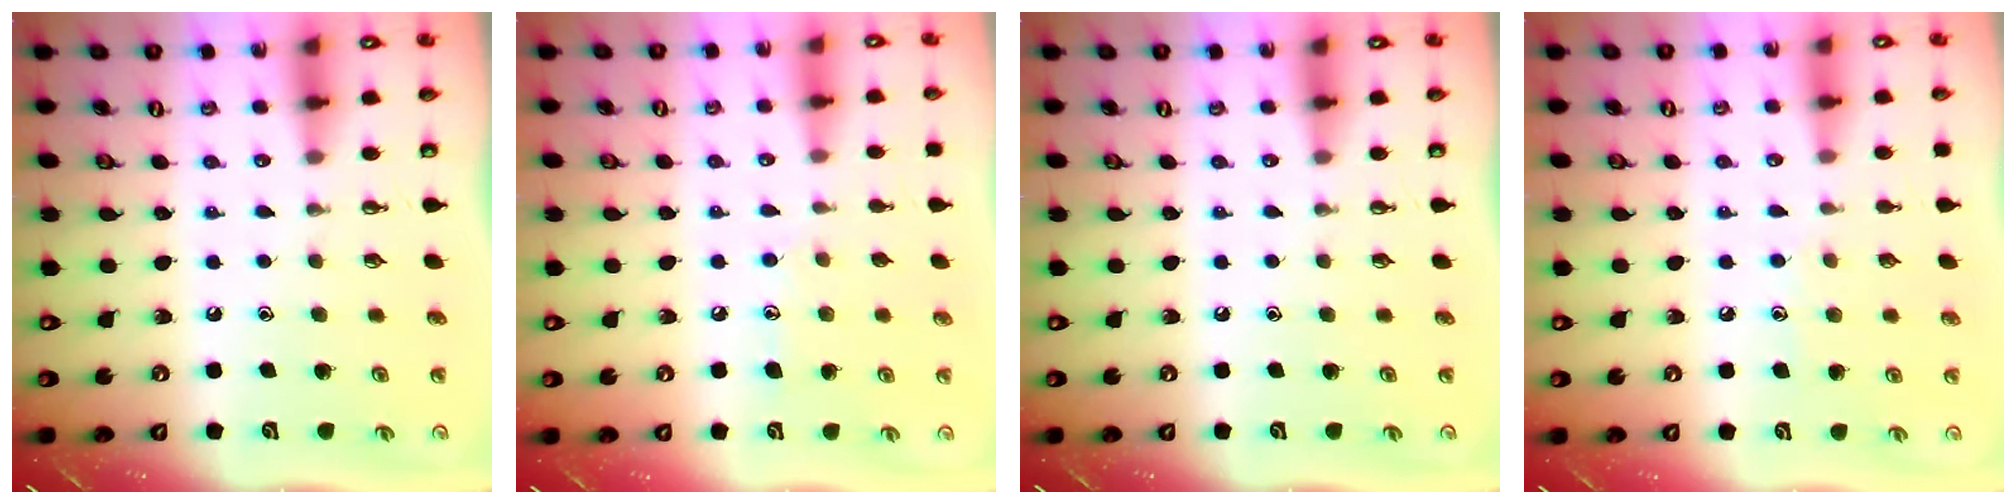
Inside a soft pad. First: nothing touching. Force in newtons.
{"total": 7.0, "press": 7.0, "slide": 0.6}
{"total": 0.0}
{"total": 5.0, "press": 5.0, "slide": 0.6}